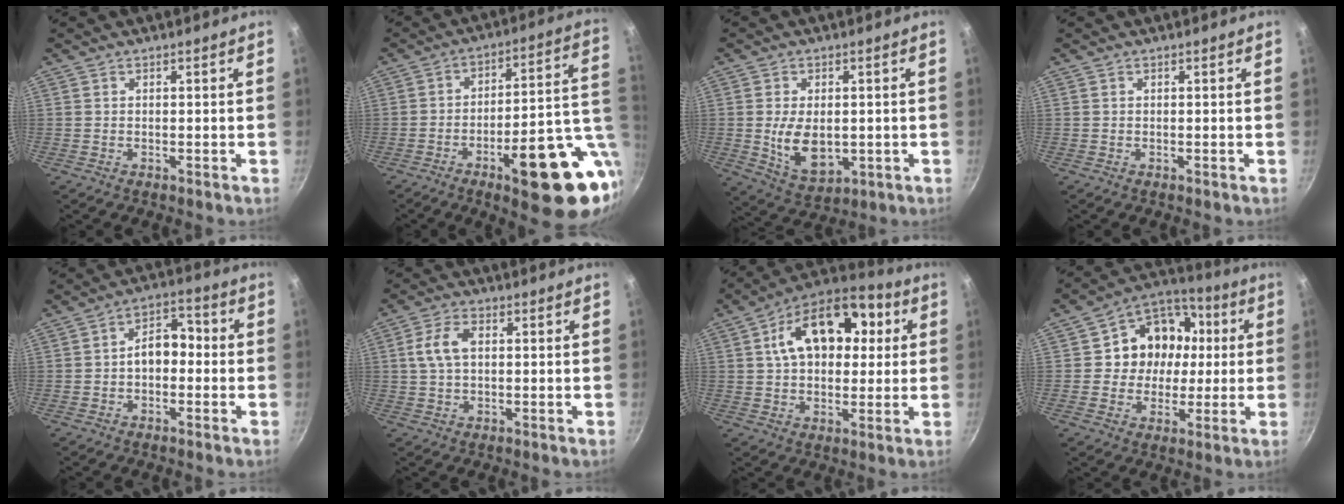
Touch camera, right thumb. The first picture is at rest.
{"total": 23.6, "force": [-8.5, 6.9, 20.9], "torque": [-0.216, 0.045, -0.109]}
{"total": 9.1, "force": [-0.6, 5.7, 7.1], "torque": [-0.108, -0.011, 0.005]}
{"total": 0.0}
{"total": 7.2, "force": [-0.8, 4.8, 5.3], "torque": [-0.064, 0.032, -0.024]}
{"total": 6.1, "force": [1.0, 3.7, 4.8], "torque": [-0.102, 0.014, 0.017]}
{"total": 18.6, "force": [4.5, 11.3, 14.1], "torque": [-0.183, 0.021, 0.061]}
{"total": 14.5, "force": [1.4, 12.0, 8.0], "torque": [-0.059, 0.019, 0.016]}